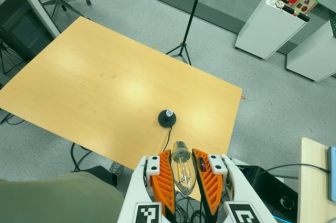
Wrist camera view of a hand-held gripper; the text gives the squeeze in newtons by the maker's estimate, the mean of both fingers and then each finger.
{"total": 21.8, "left": 23.4, "right": 20.3}